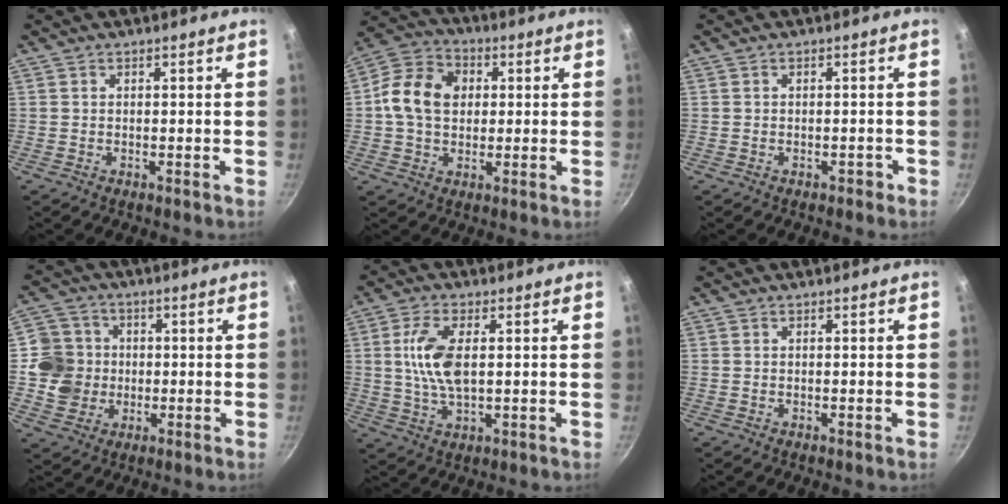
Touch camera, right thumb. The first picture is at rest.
{"total": 12.3, "force": [1.3, 9.4, 7.8], "torque": [-0.128, 0.019, 0.015]}
{"total": 1.1, "force": [-0.7, 0.8, 0.3], "torque": [-0.001, 0.005, -0.012]}
{"total": 10.1, "force": [-0.6, 9.5, 3.4], "torque": [-0.037, 0.015, -0.012]}
{"total": 9.2, "force": [1.2, 4.3, 8.1], "torque": [-0.172, -0.003, 0.025]}
{"total": 0.0}